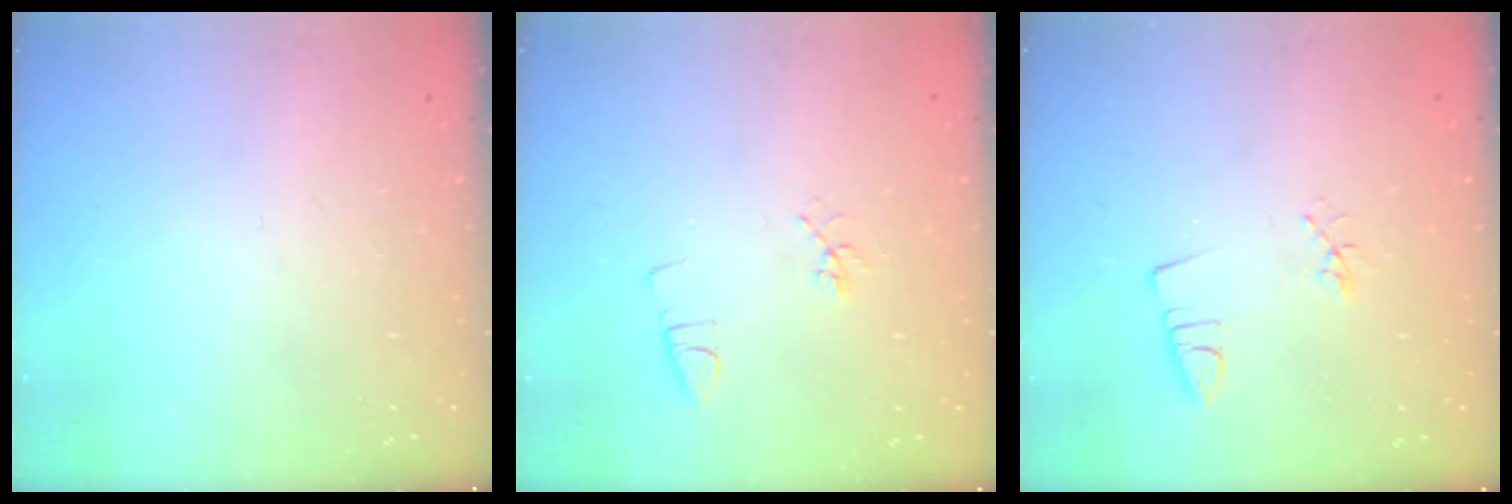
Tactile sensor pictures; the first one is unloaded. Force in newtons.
{"total": 4.8, "press": 4.5, "slide": 1.7}
{"total": 2.6, "press": 2.2, "slide": 1.5}